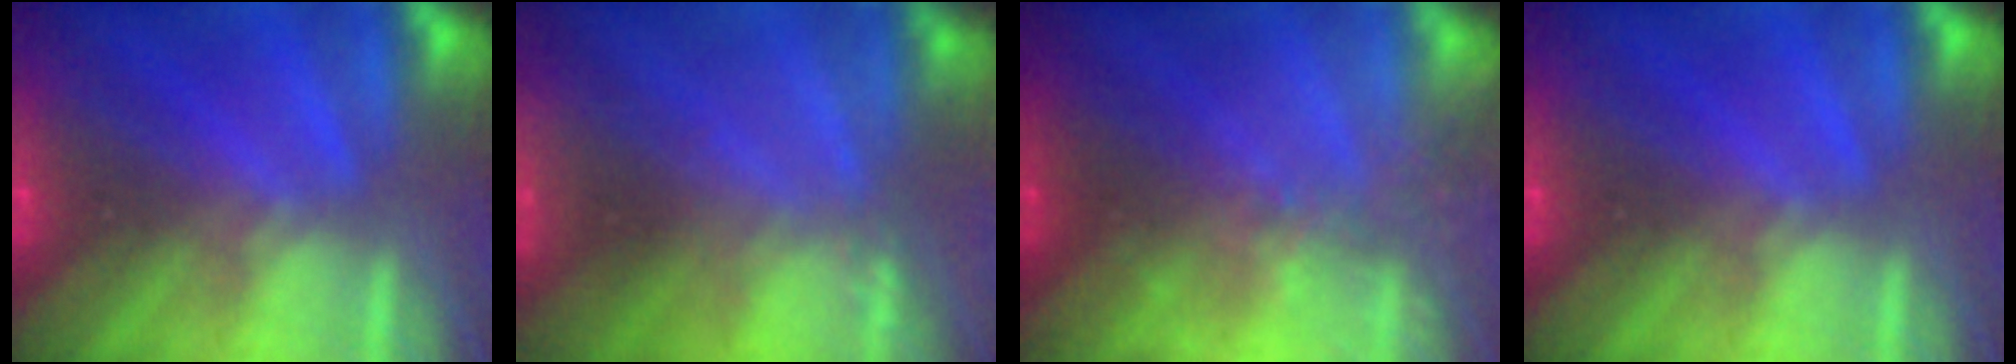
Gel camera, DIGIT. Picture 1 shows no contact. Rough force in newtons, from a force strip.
{"total": 2.1}
{"total": 2.4}
{"total": 0.0}